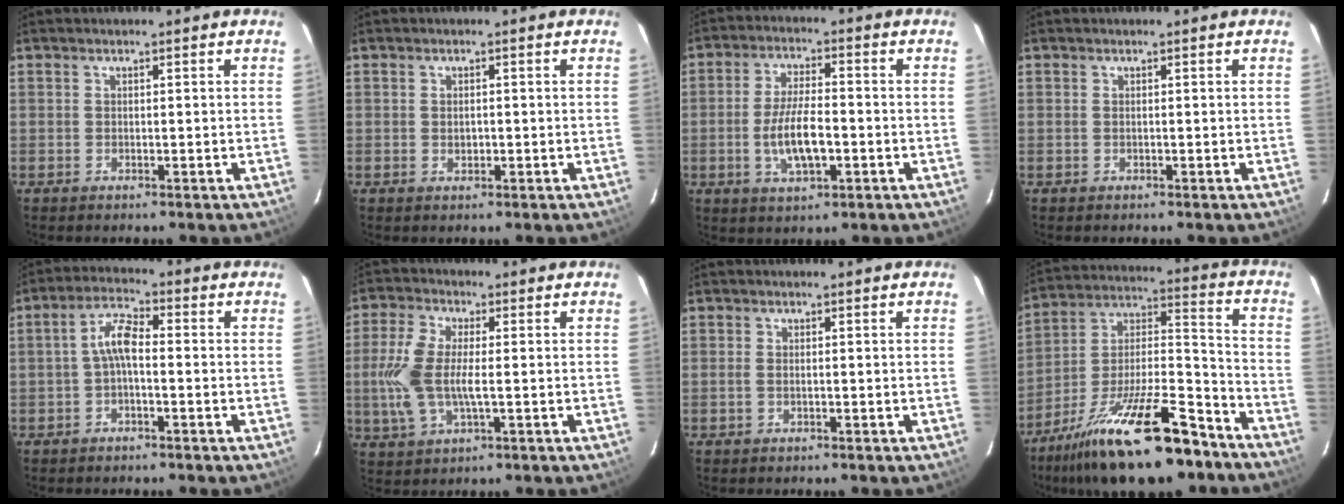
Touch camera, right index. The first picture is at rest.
{"total": 1.3, "force": [-0.2, 1.0, 0.8], "torque": [-0.013, 0.004, -0.002]}
{"total": 8.8, "force": [-2.2, 3.2, 7.9], "torque": [-0.157, -0.001, -0.038]}
{"total": 0.0}
{"total": 4.8, "force": [-0.9, 1.7, 4.3], "torque": [-0.092, 0.019, -0.021]}
{"total": 9.5, "force": [-0.8, 3.9, 8.6], "torque": [-0.195, 0.002, -0.015]}
{"total": 0.8, "force": [-0.2, 0.4, 0.7], "torque": [-0.017, 0.000, -0.005]}
{"total": 23.9, "force": [-16.5, 7.1, 15.7], "torque": [-0.277, -0.006, -0.260]}